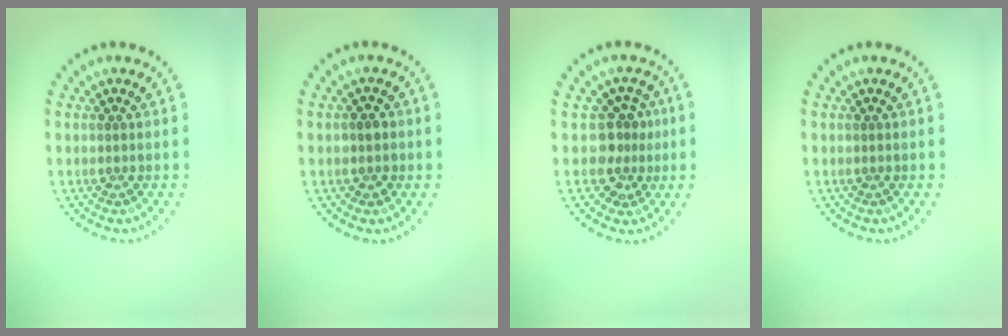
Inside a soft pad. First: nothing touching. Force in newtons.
{"total": 1.5, "press": 1.4, "slide": 0.4}
{"total": 2.8, "press": 2.1, "slide": 1.8}
{"total": 0.0}